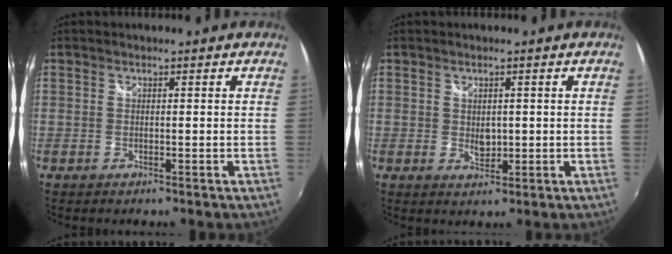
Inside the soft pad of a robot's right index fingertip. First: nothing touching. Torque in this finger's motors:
{"motor_torque": [-0.73, 0.72, 0.04, 0.01]}